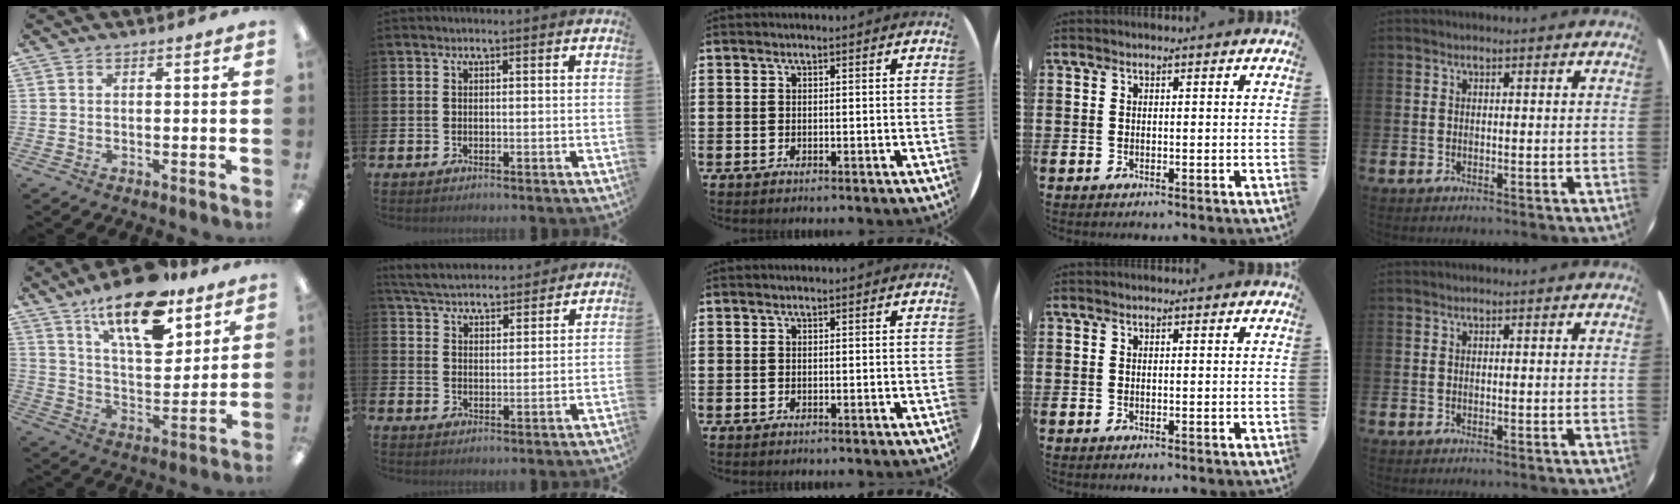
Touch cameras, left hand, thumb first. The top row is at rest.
{"thumb": {"total": 18.5, "force": [12.4, 7.4, 11.5], "torque": [-0.185, -0.063, 0.206]}, "index": {"total": 5.6, "force": [5.4, 1.1, 0.8], "torque": [-0.038, -0.029, 0.096]}}